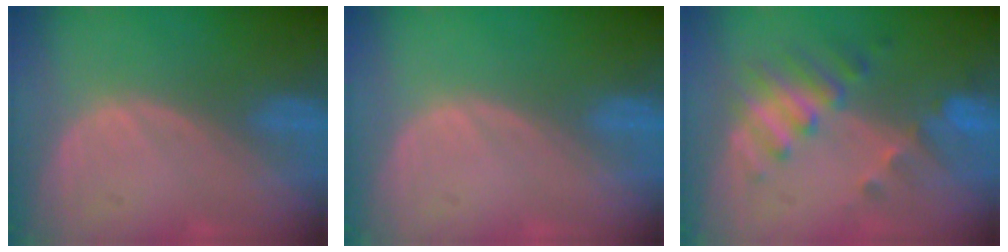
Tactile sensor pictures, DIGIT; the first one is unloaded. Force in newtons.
{"total": 0.0}
{"total": 7.7, "press": 6.7, "slide": 3.6}